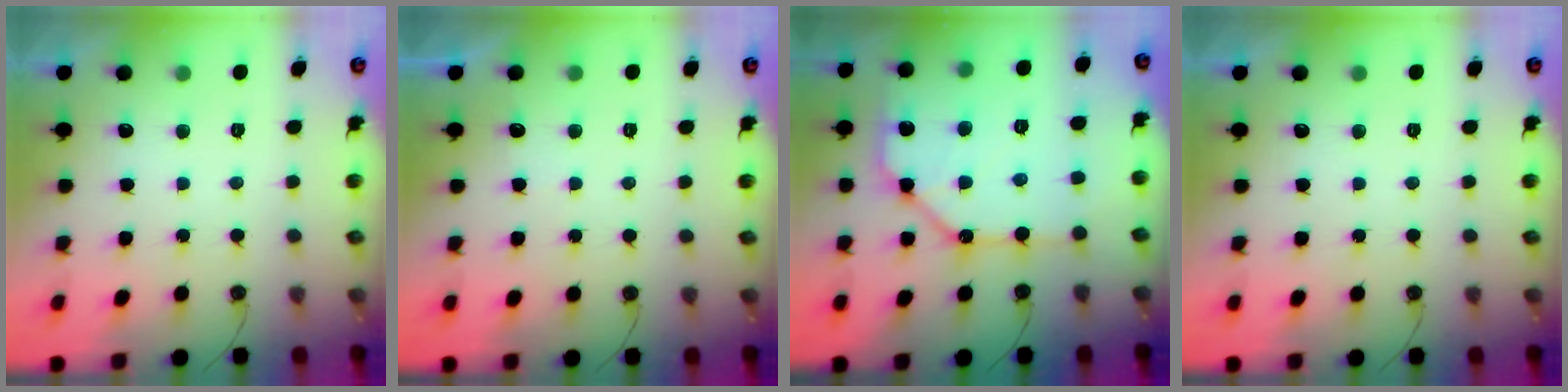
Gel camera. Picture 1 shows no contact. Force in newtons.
{"total": 2.0, "press": 2.0, "slide": 0.4}
{"total": 14.9, "press": 14.8, "slide": 1.3}
{"total": 0.0}